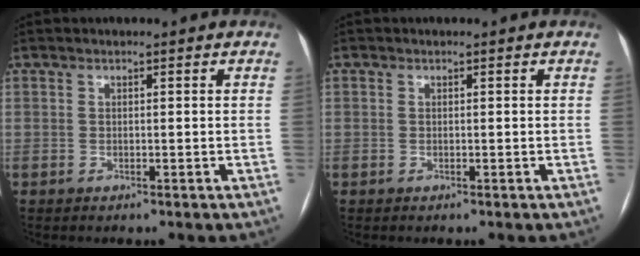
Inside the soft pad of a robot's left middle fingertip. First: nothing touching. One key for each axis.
{"total": 0.0}